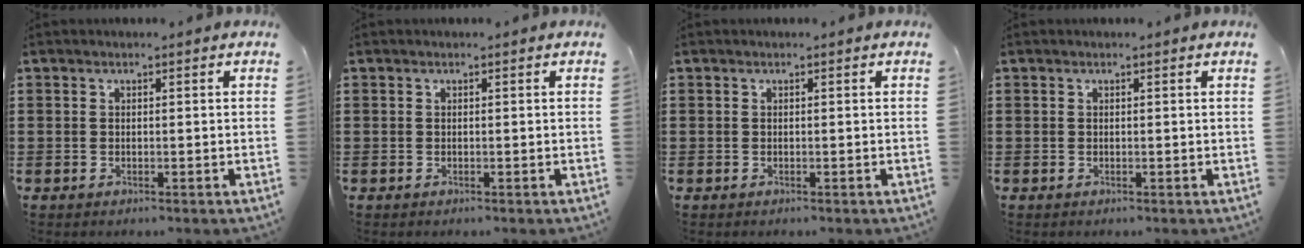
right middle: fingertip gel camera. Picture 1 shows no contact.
{"total": 0.0}
{"total": 0.0}
{"total": 0.0}